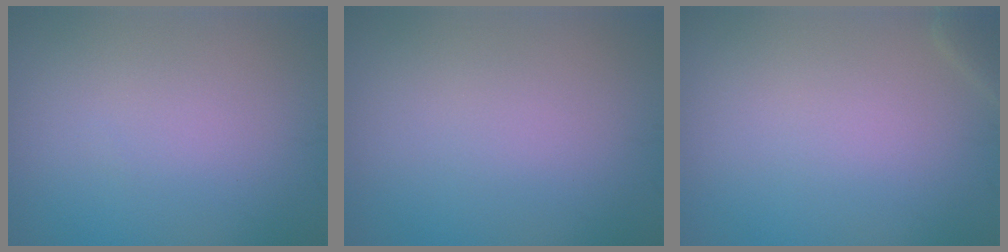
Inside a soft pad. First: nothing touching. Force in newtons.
{"total": 0.0}
{"total": 1.1, "press": 1.1, "slide": 0.1}